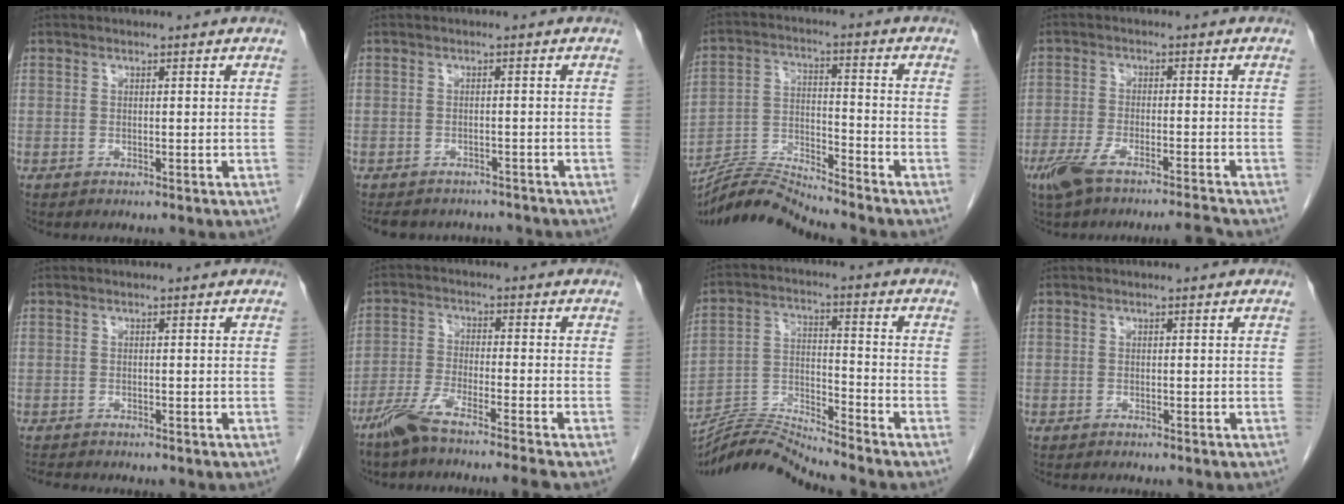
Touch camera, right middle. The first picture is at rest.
{"total": 8.9, "force": [-8.1, 3.4, 1.7], "torque": [-0.029, 0.009, -0.097]}
{"total": 8.9, "force": [-8.7, -1.9, 0.3], "torque": [-0.009, 0.011, -0.161]}
{"total": 7.1, "force": [-5.9, -0.2, 4.0], "torque": [-0.073, -0.012, -0.103]}
{"total": 2.4, "force": [-2.2, 0.6, 0.8], "torque": [-0.016, -0.007, -0.031]}
{"total": 8.5, "force": [-7.0, -1.2, 4.7], "torque": [-0.081, -0.022, -0.124]}
{"total": 9.3, "force": [-9.0, -2.3, 0.3], "torque": [-0.009, 0.017, -0.168]}
{"total": 0.7, "force": [-0.7, 0.1, 0.3], "torque": [-0.007, -0.002, -0.009]}